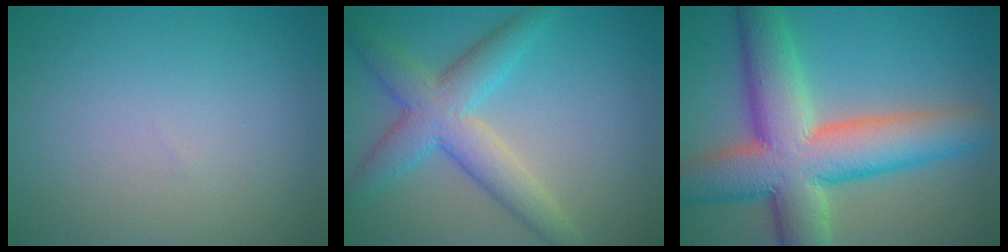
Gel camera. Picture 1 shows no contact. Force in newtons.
{"total": 5.9, "press": 5.9, "slide": 0.1}
{"total": 12.2, "press": 12.2, "slide": 0.6}